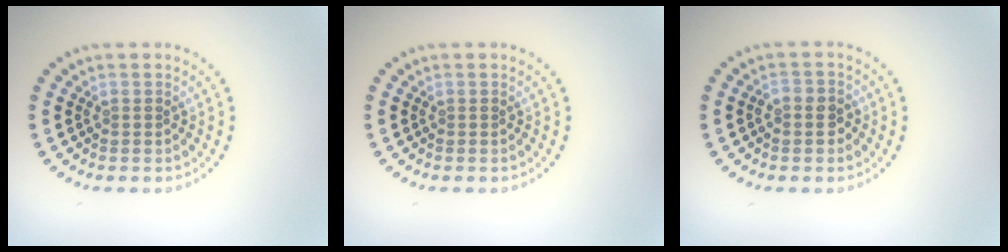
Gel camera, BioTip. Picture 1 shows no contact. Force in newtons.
{"total": 0.0}
{"total": 1.4, "press": 1.3, "slide": 0.5}